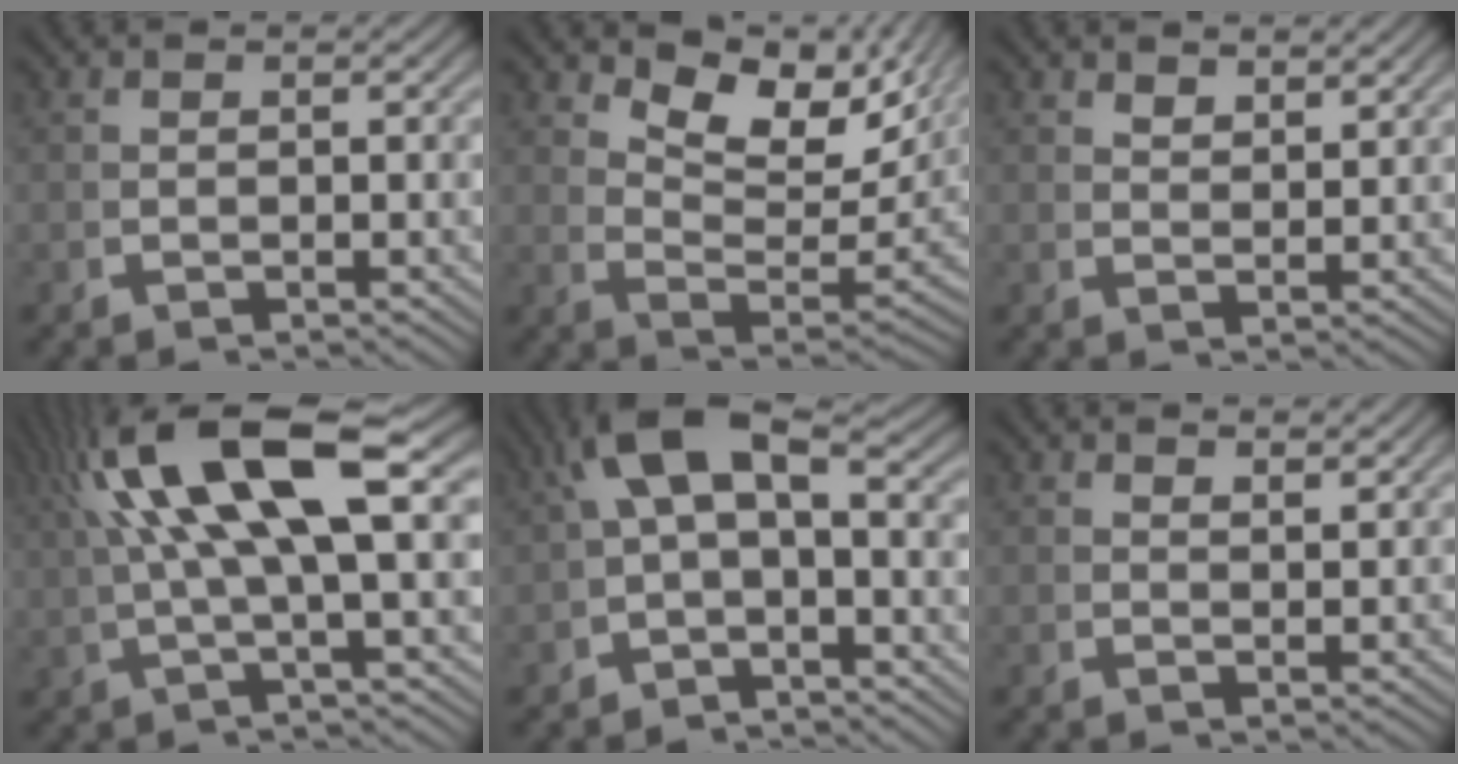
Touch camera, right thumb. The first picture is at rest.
{"total": 10.5, "force": [4.5, 5.2, 7.9], "torque": [-0.126, -0.001, 0.071]}
{"total": 2.3, "force": [2.2, 0.2, 0.5], "torque": [-0.003, -0.001, 0.044]}
{"total": 9.6, "force": [2.9, 2.8, 8.8], "torque": [-0.154, 0.023, 0.045]}
{"total": 5.1, "force": [-0.1, 2.5, 4.4], "torque": [-0.078, 0.001, 0.004]}
{"total": 1.9, "force": [1.8, 0.2, 0.5], "torque": [-0.003, 0.002, 0.032]}